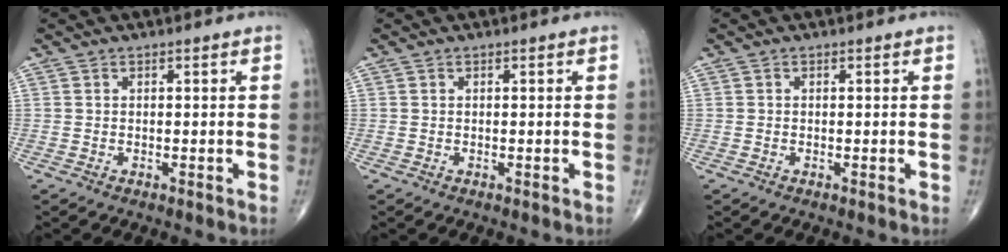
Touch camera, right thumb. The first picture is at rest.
{"total": 0.0}
{"total": 0.0}